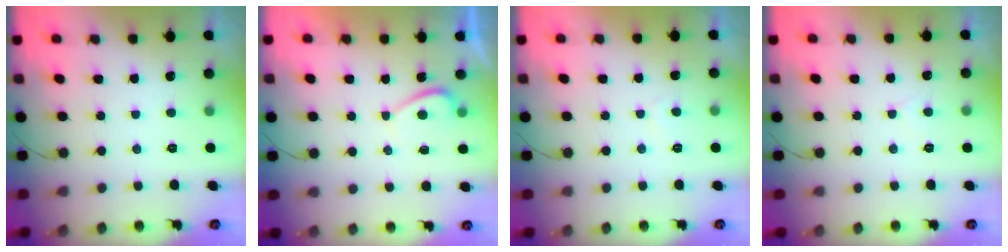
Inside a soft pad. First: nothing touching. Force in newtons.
{"total": 0.7, "press": 0.5, "slide": 0.5}
{"total": 2.1, "press": 2.0, "slide": 0.6}
{"total": 1.7, "press": 1.7, "slide": 0.2}